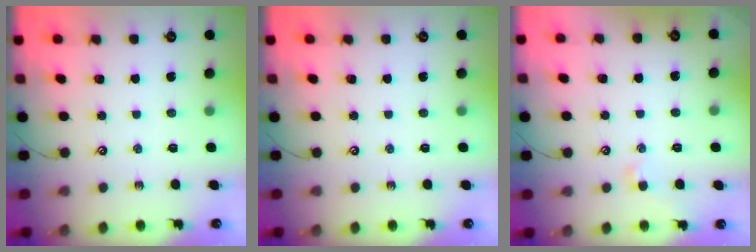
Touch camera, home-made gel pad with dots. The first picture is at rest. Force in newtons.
{"total": 0.0}
{"total": 0.6, "press": 0.3, "slide": 0.5}